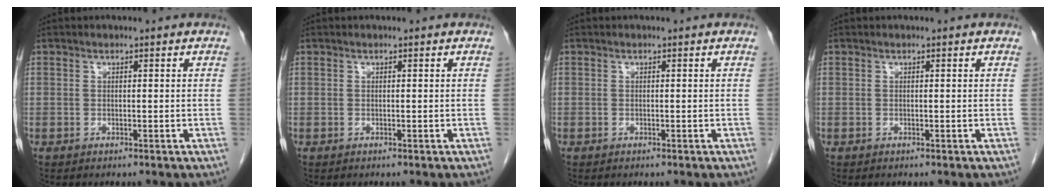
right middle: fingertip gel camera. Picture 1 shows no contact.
{"total": 0.0}
{"total": 0.0}
{"total": 0.0}